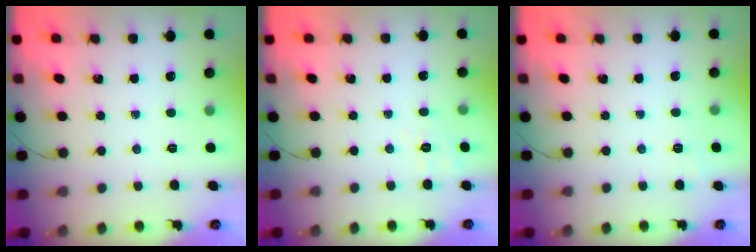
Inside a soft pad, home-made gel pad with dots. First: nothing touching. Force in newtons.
{"total": 3.3, "press": 2.7, "slide": 1.9}
{"total": 1.6, "press": 0.2, "slide": 1.6}